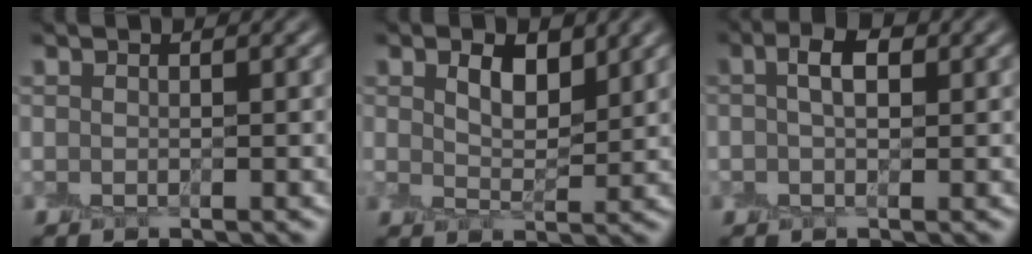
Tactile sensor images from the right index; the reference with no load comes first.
{"total": 2.8, "force": [1.5, 1.2, 2.1], "torque": [-0.042, -0.002, 0.027]}
{"total": 2.7, "force": [0.6, 1.3, 2.3], "torque": [-0.041, 0.006, 0.004]}